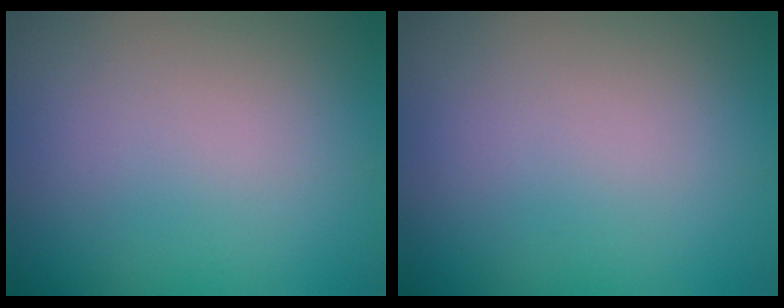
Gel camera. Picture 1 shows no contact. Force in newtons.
{"total": 0.0}